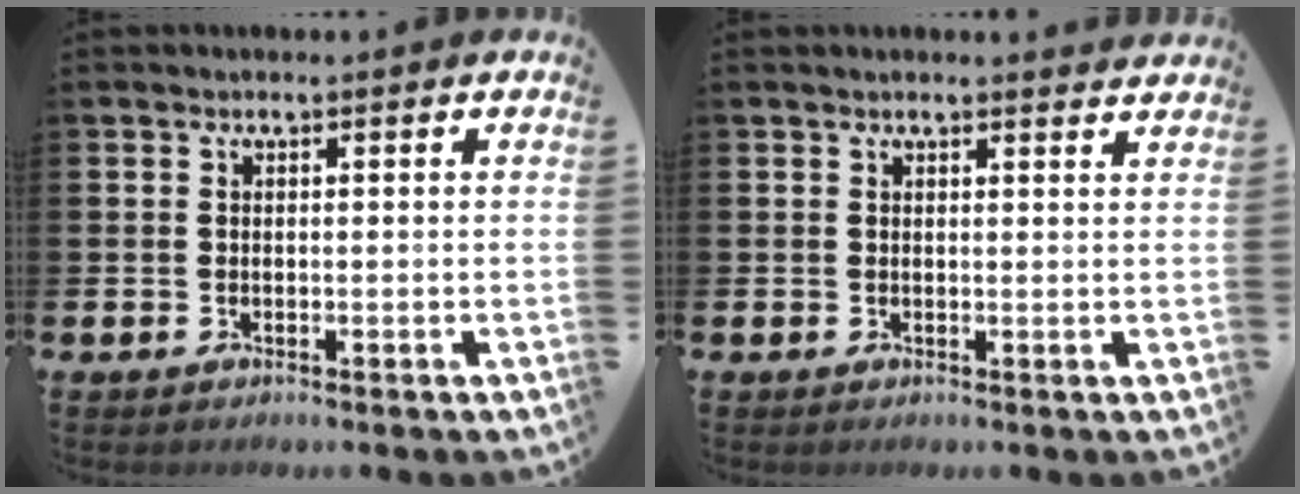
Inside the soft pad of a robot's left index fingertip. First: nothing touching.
{"total": 1.1, "force": [1.1, -0.1, 0.1], "torque": [0.006, -0.008, 0.018]}